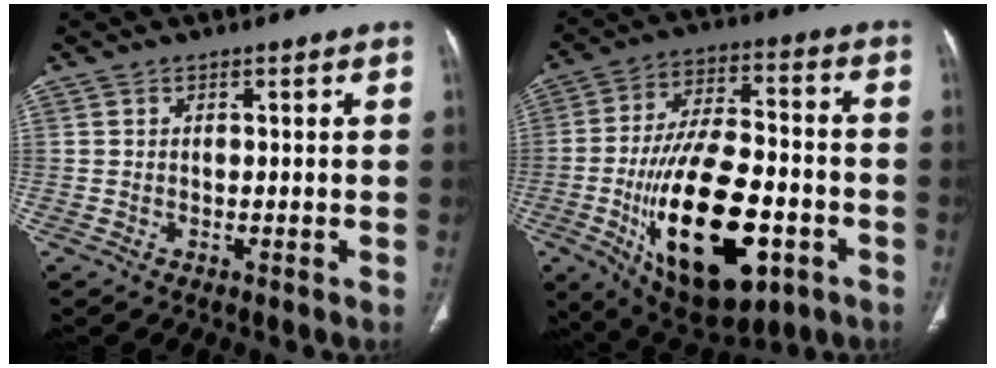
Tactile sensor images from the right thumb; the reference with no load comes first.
{"total": 24.3, "force": [-7.9, 11.6, 19.8], "torque": [-0.335, 0.021, -0.108]}